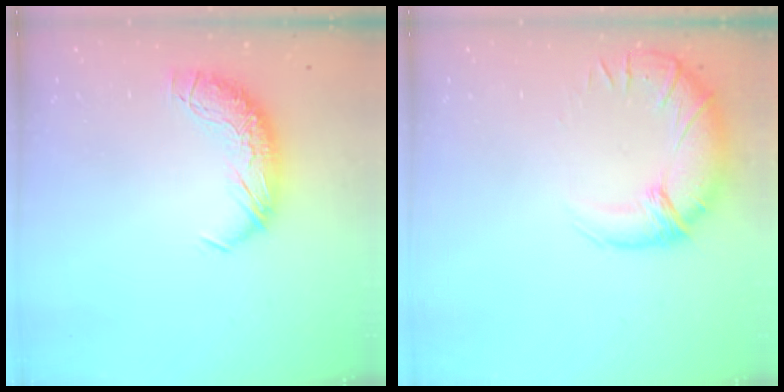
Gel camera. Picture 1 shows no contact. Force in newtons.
{"total": 2.8, "press": 0.1, "slide": 2.8}